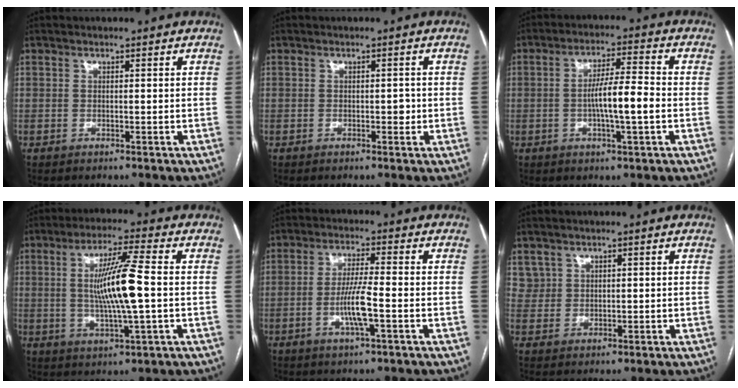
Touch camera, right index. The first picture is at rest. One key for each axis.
{"total": 1.4, "fx": -0.2, "fy": 0.8, "fz": 1.1, "tx": -0.012, "ty": 0.003, "tz": -0.002}
{"total": 7.7, "fx": -1.3, "fy": 0.6, "fz": 7.5, "tx": -0.135, "ty": 0.006, "tz": -0.026}
{"total": 10.6, "fx": 0.2, "fy": 0.2, "fz": 10.5, "tx": -0.197, "ty": -0.002, "tz": 0.003}
{"total": 6.3, "fx": -1.8, "fy": 0.2, "fz": 6.0, "tx": -0.118, "ty": -0.003, "tz": -0.035}
{"total": 2.6, "fx": 1.5, "fy": 2.1, "fz": -0.3, "tx": 0.020, "ty": 0.007, "tz": 0.025}